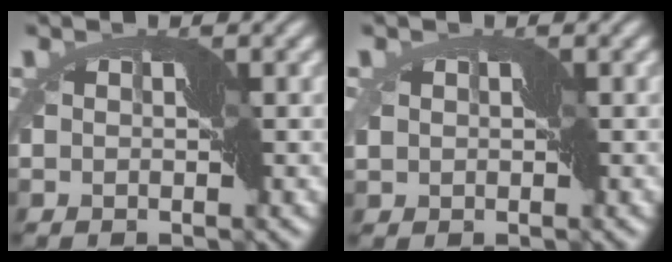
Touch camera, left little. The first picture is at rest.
{"total": 2.4, "force": [0.0, 1.9, 1.4], "torque": [-0.021, 0.000, -0.001]}